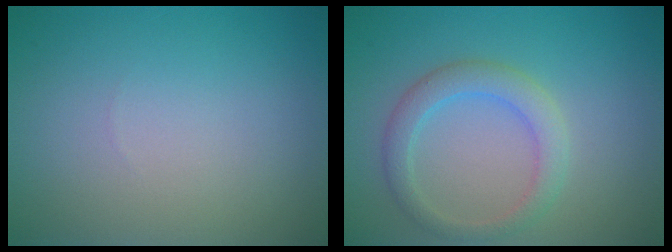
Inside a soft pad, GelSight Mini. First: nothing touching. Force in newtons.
{"total": 2.9, "press": 2.9, "slide": 0.3}